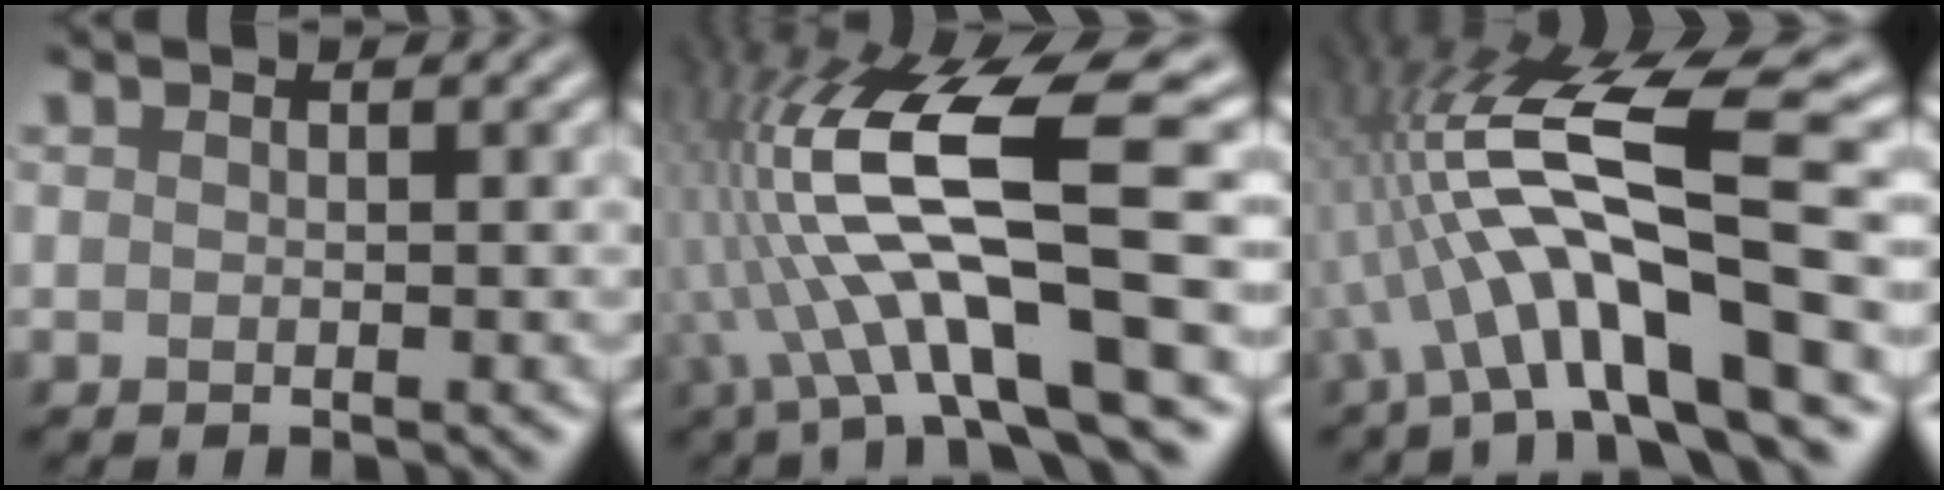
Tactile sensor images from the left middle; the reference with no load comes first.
{"total": 12.7, "force": [-1.0, 3.3, 12.2], "torque": [-0.238, 0.023, -0.011]}
{"total": 10.8, "force": [-2.8, 2.4, 10.1], "torque": [-0.182, 0.028, -0.048]}